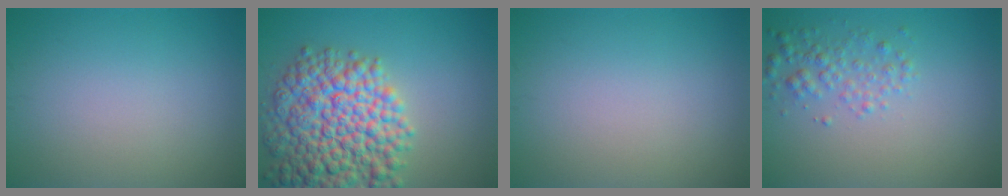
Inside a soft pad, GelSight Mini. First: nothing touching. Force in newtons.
{"total": 11.1, "press": 11.0, "slide": 0.4}
{"total": 0.0}
{"total": 2.3, "press": 2.3, "slide": 0.0}